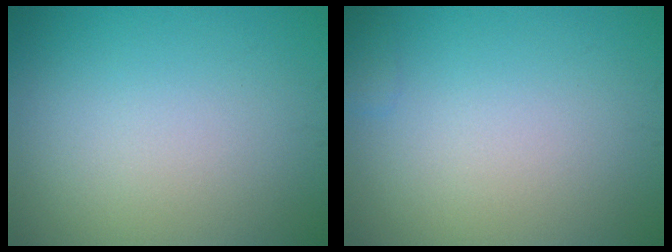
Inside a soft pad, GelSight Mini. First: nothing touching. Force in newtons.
{"total": 0.7, "press": 0.7, "slide": 0.0}